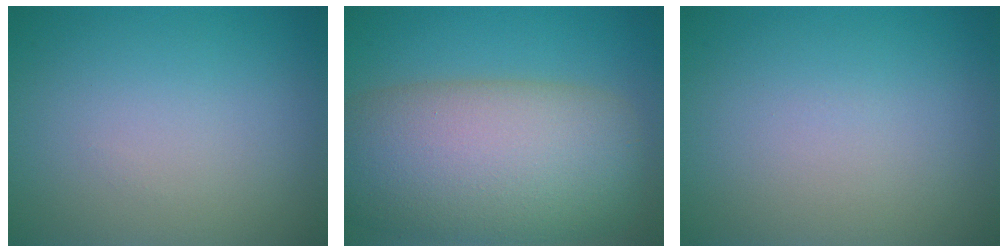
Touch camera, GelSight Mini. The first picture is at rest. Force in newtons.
{"total": 12.4, "press": 12.4, "slide": 0.7}
{"total": 0.0}